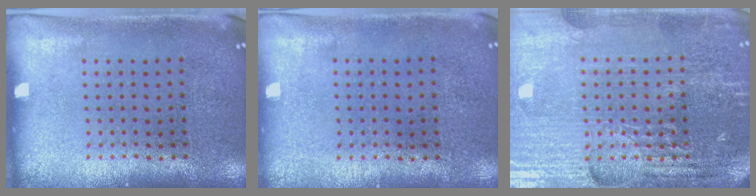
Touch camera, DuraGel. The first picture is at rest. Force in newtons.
{"total": 0.0}
{"total": 4.9, "press": 4.6, "slide": 1.8}